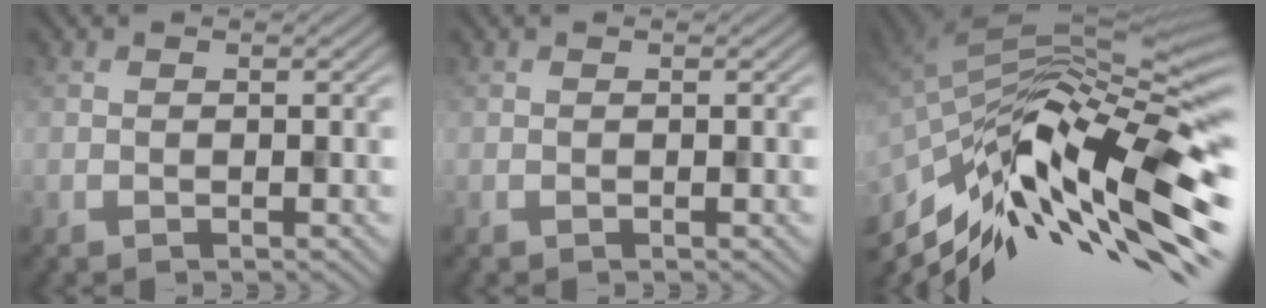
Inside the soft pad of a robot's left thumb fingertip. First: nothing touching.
{"total": 0.0}
{"total": 15.1, "force": [-7.7, 5.0, 12.0], "torque": [-0.241, 0.000, -0.135]}